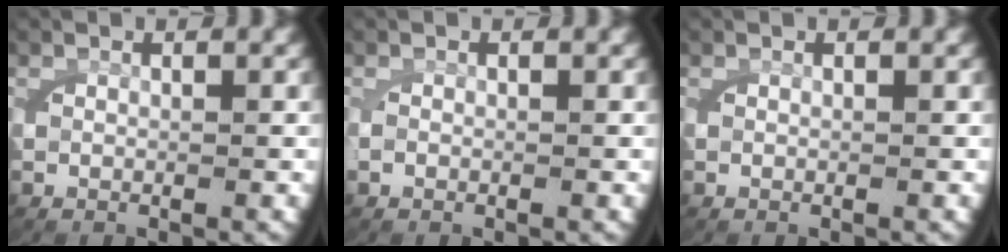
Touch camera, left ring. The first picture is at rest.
{"total": 0.5, "force": [-0.2, 0.4, 0.3], "torque": [-0.013, -0.004, -0.001]}
{"total": 0.0}